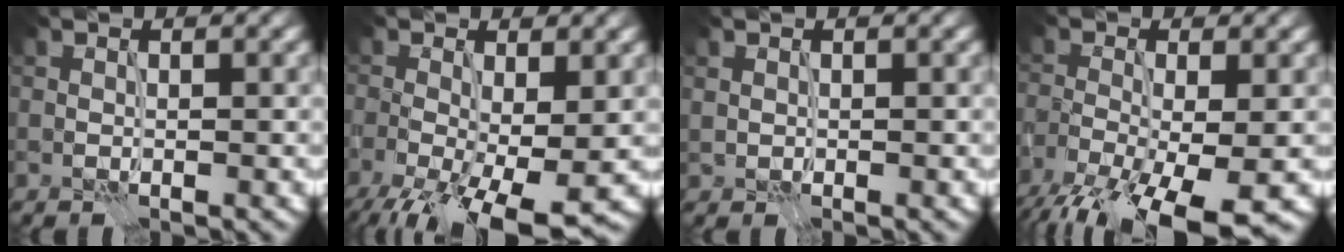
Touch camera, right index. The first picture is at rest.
{"total": 9.9, "force": [-3.9, 4.2, 8.1], "torque": [-0.150, -0.031, -0.057]}
{"total": 0.5, "force": [0.4, 0.3, 0.0], "torque": [-0.002, -0.001, 0.012]}
{"total": 10.3, "force": [-6.2, 3.4, 7.4], "torque": [-0.146, -0.038, -0.110]}